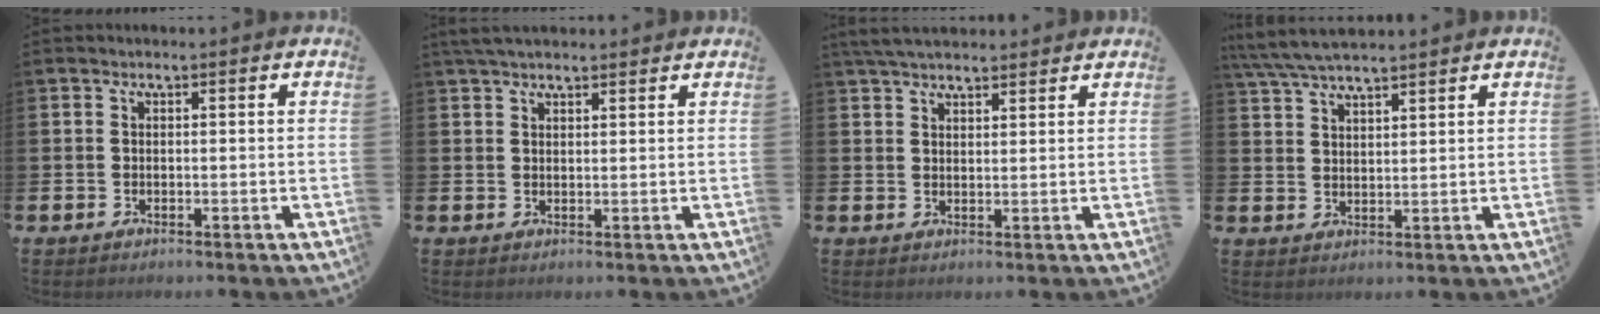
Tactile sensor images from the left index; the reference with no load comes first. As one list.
[{"total": 3.3, "force": [3.0, 0.9, 1.2], "torque": [-0.027, -0.002, 0.055]}, {"total": 4.4, "force": [4.1, 1.0, 1.3], "torque": [-0.031, -0.009, 0.076]}, {"total": 5.4, "force": [5.1, 0.6, 1.7], "torque": [-0.052, -0.015, 0.096]}]